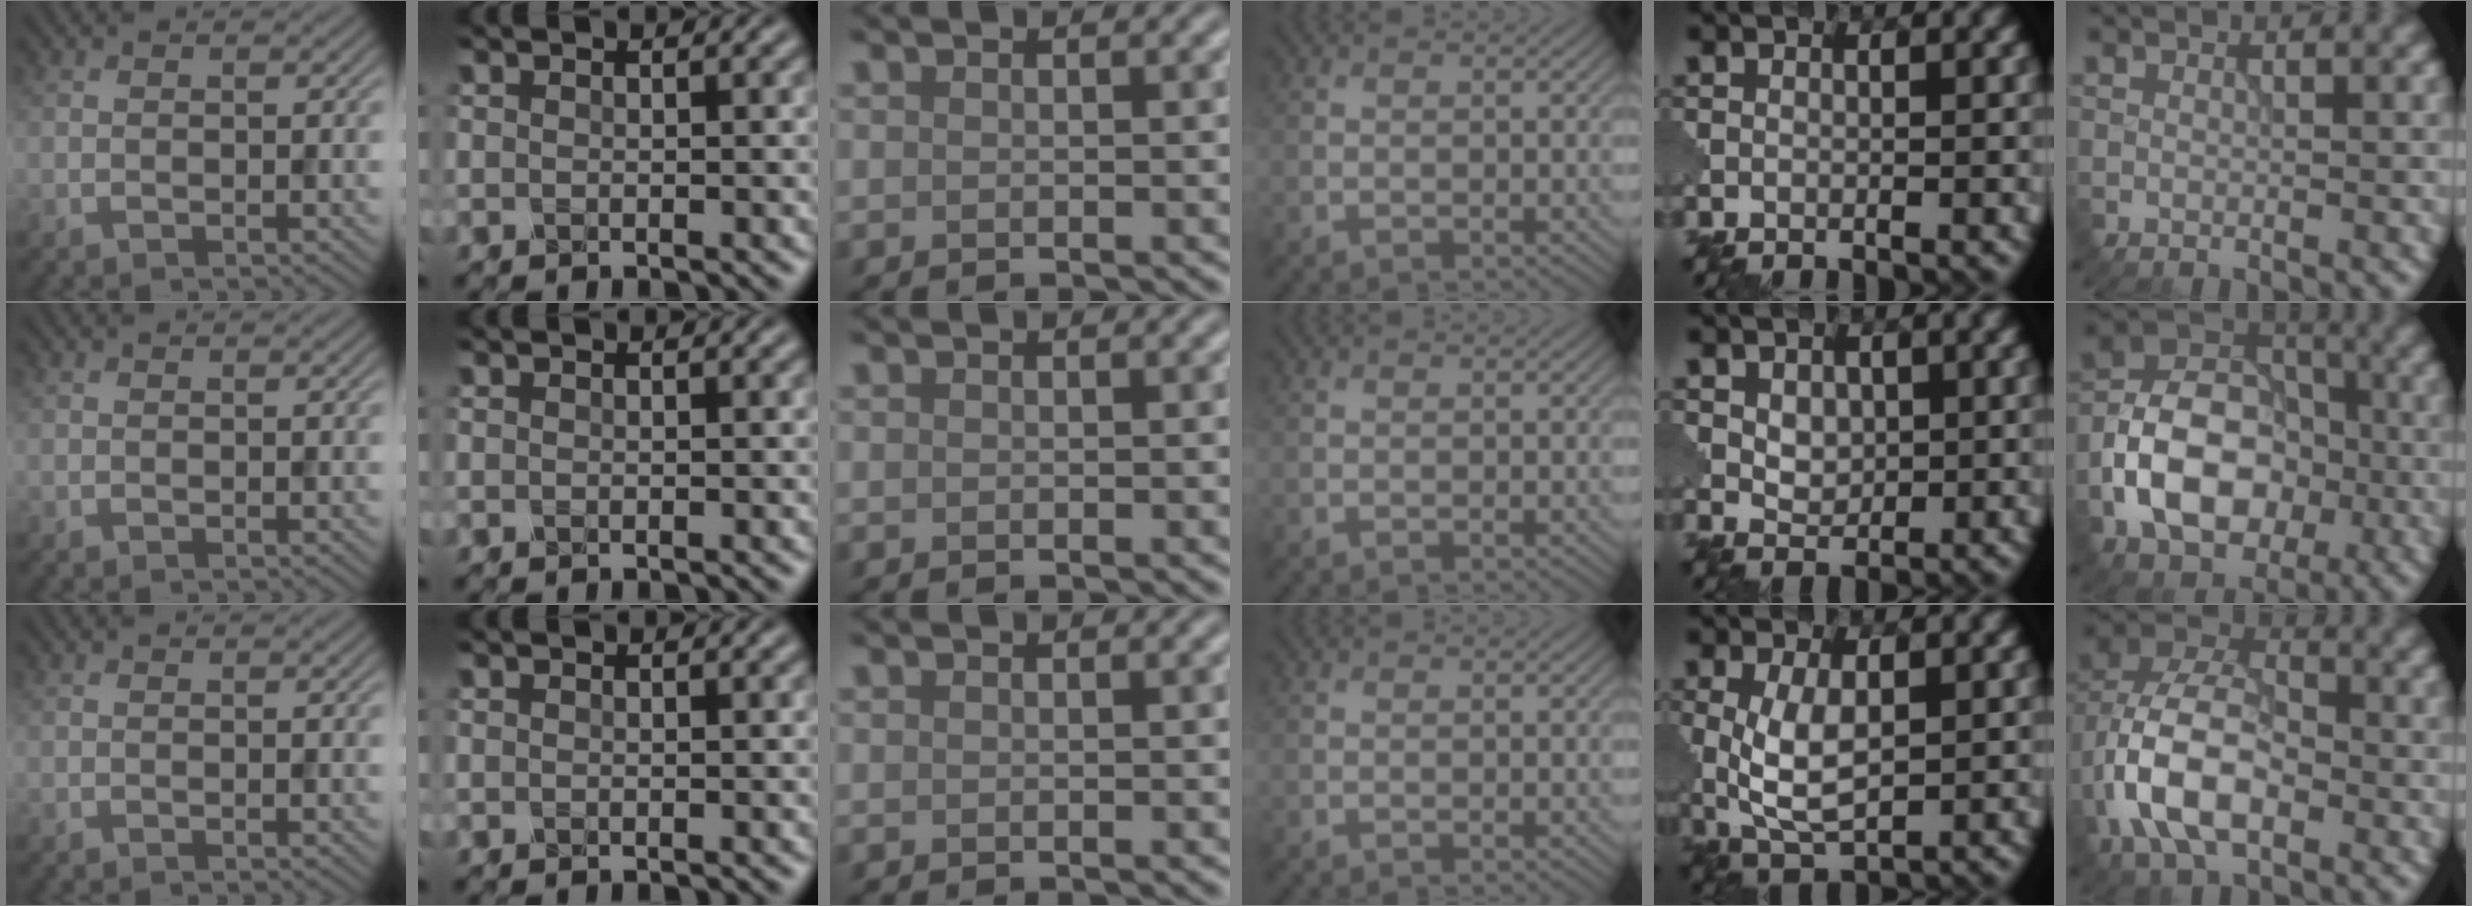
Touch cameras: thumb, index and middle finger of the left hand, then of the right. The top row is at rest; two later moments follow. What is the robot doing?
{"motion": "close", "object": "eyeshadow palette"}